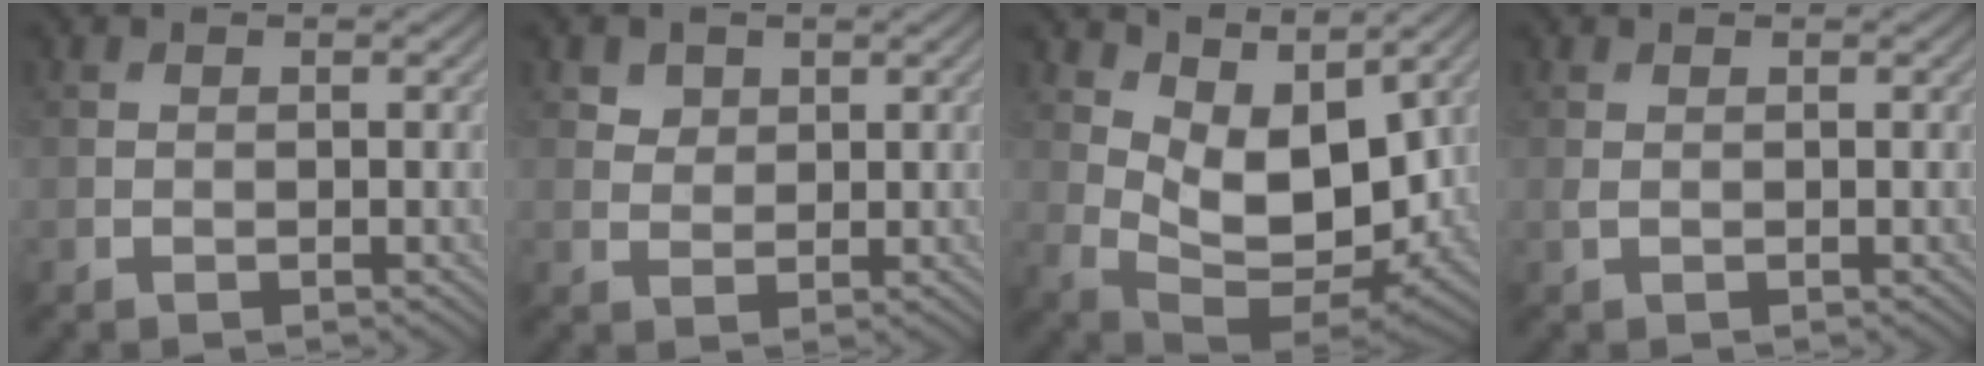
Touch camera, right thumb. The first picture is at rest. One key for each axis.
{"total": 2.2, "fx": 1.3, "fy": 1.6, "fz": 0.6, "tx": -0.018, "ty": -0.009, "tz": 0.029}
{"total": 10.0, "fx": 4.1, "fy": 5.2, "fz": 7.5, "tx": -0.154, "ty": -0.010, "tz": 0.077}
{"total": 0.5, "fx": 0.2, "fy": 0.2, "fz": 0.5, "tx": -0.014, "ty": 0.003, "tz": 0.003}